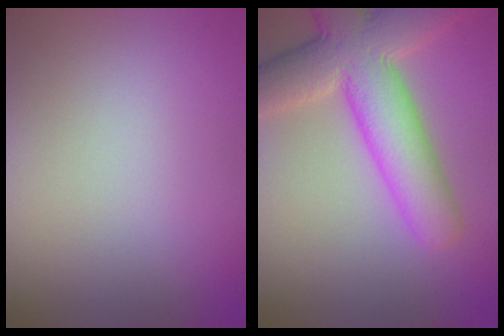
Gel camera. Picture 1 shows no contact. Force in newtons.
{"total": 9.6, "press": 9.6, "slide": 0.7}